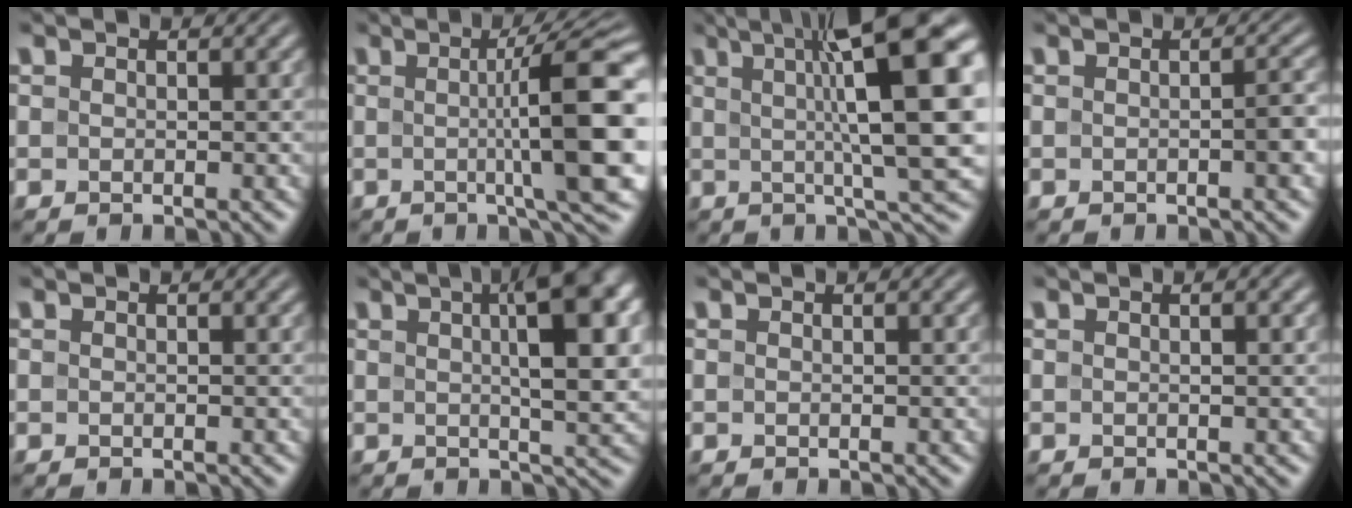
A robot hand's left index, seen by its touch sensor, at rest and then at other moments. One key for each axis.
{"total": 10.0, "fx": 0.3, "fy": 1.7, "fz": 9.8, "tx": -0.123, "ty": 0.007, "tz": 0.003}
{"total": 14.7, "fx": 3.5, "fy": 3.4, "fz": 13.9, "tx": -0.168, "ty": 0.006, "tz": 0.061}
{"total": 1.2, "fx": -0.2, "fy": 0.1, "fz": 1.2, "tx": -0.016, "ty": 0.004, "tz": -0.003}
{"total": 0.0}
{"total": 8.9, "fx": 2.4, "fy": 2.5, "fz": 8.2, "tx": -0.098, "ty": 0.014, "tz": 0.034}
{"total": 0.0}
{"total": 0.8, "fx": 0.3, "fy": 0.2, "fz": 0.8, "tx": -0.010, "ty": 0.006, "tz": 0.002}